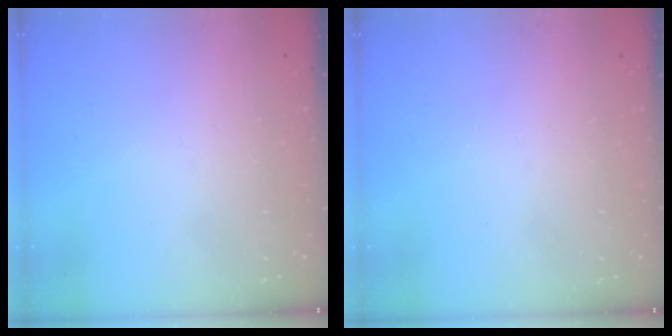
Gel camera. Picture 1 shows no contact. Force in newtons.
{"total": 0.0}